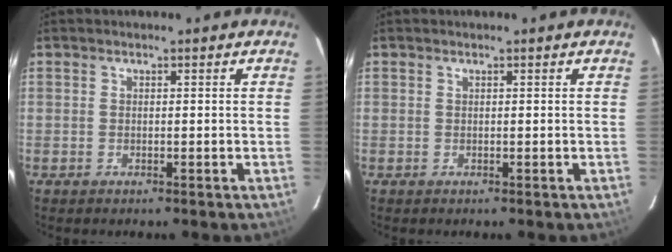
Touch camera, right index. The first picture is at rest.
{"total": 0.0}